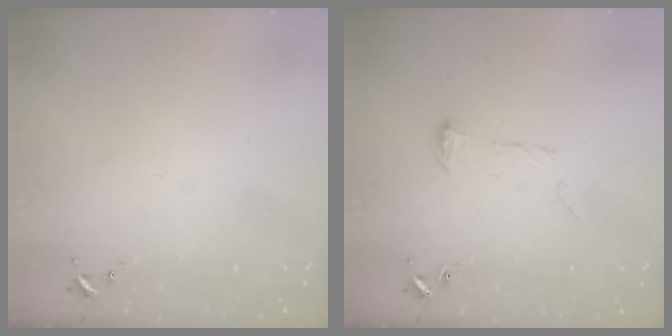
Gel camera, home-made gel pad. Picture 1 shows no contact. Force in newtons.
{"total": 8.3, "press": 8.3, "slide": 0.6}